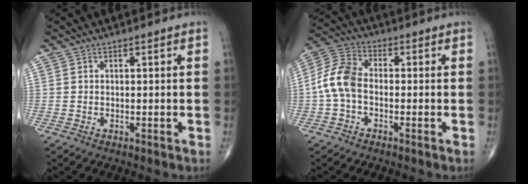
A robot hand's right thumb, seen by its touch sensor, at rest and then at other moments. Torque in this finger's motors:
{"motor_torque": [-0.17, 0.31, 0.95, -0.29, 0.08]}